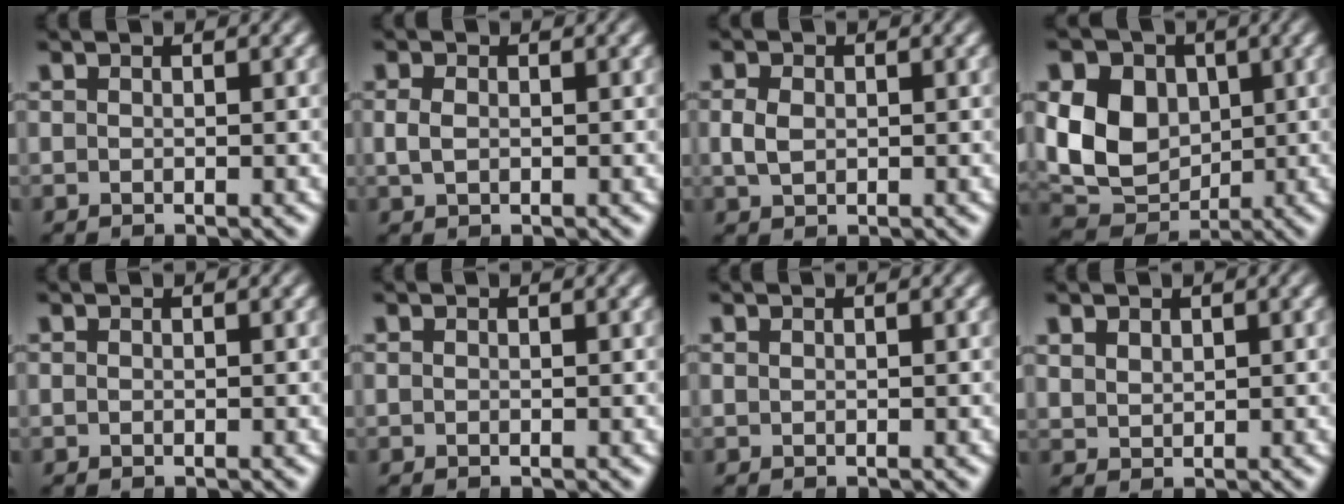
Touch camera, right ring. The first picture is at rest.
{"total": 1.2, "force": [0.0, 0.8, 0.9], "torque": [-0.026, -0.007, 0.008]}
{"total": 2.2, "force": [0.0, 1.7, 1.4], "torque": [-0.031, -0.007, 0.009]}
{"total": 12.2, "force": [0.9, 10.2, 6.7], "torque": [-0.128, -0.022, 0.018]}
{"total": 0.0}
{"total": 0.0}
{"total": 0.6, "force": [0.3, -0.5, 0.1], "torque": [0.003, -0.001, 0.008]}
{"total": 1.7, "force": [1.4, 0.9, 0.3], "torque": [-0.007, -0.002, 0.036]}